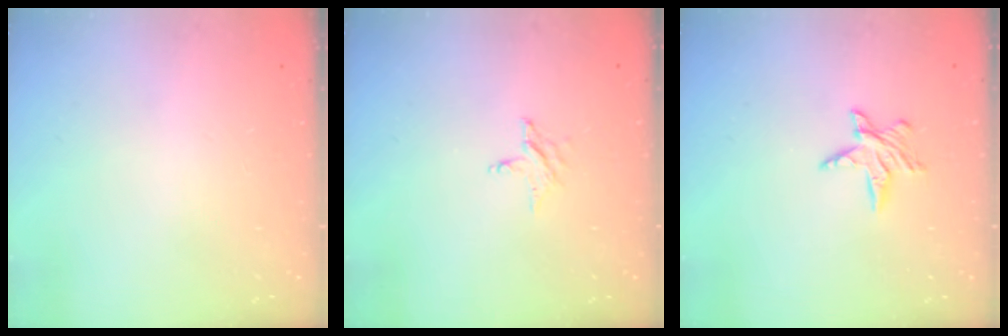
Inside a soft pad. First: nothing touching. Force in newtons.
{"total": 2.8, "press": 2.8, "slide": 0.3}
{"total": 5.6, "press": 5.6, "slide": 0.4}